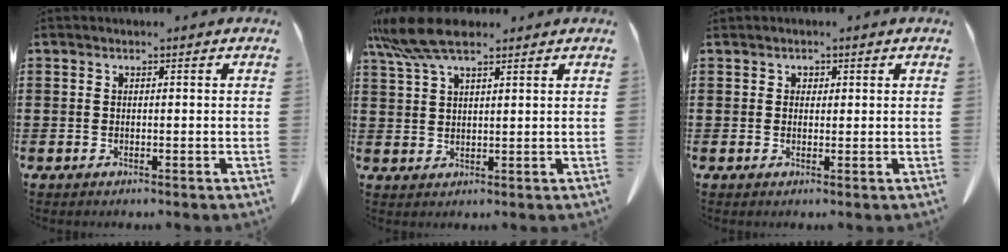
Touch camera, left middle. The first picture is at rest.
{"total": 7.4, "force": [5.5, 1.8, 4.7], "torque": [-0.112, -0.007, 0.101]}
{"total": 1.0, "force": [0.6, 0.8, 0.2], "torque": [-0.007, 0.003, 0.013]}